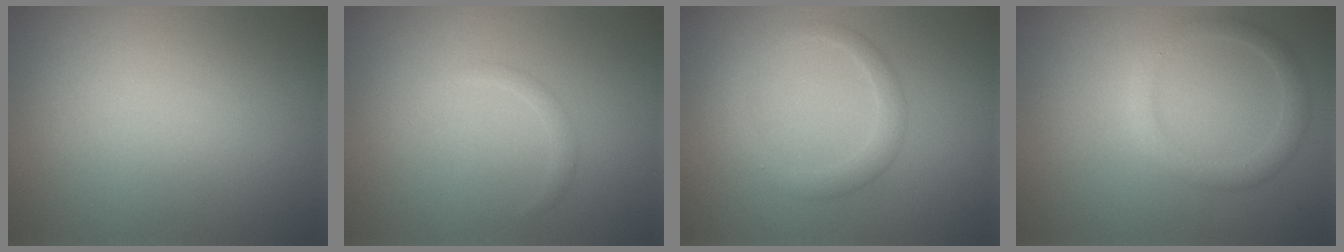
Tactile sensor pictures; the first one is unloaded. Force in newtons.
{"total": 0.9, "press": 0.9, "slide": 0.1}
{"total": 2.0, "press": 2.0, "slide": 0.1}
{"total": 2.1, "press": 2.1, "slide": 0.3}